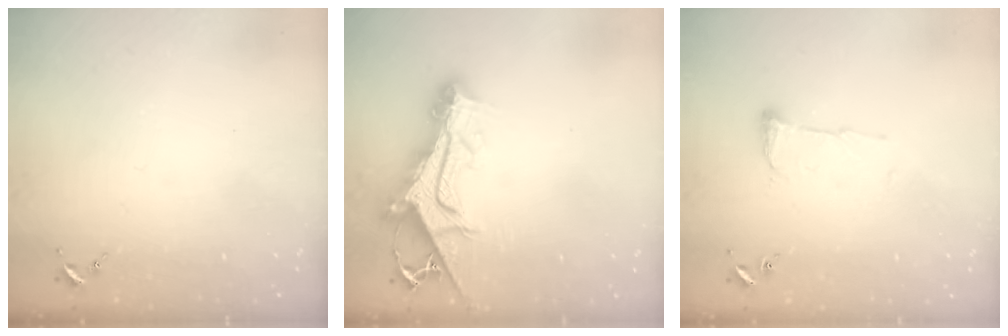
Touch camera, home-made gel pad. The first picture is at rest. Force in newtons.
{"total": 15.2, "press": 15.1, "slide": 0.7}
{"total": 5.9, "press": 5.9, "slide": 0.8}